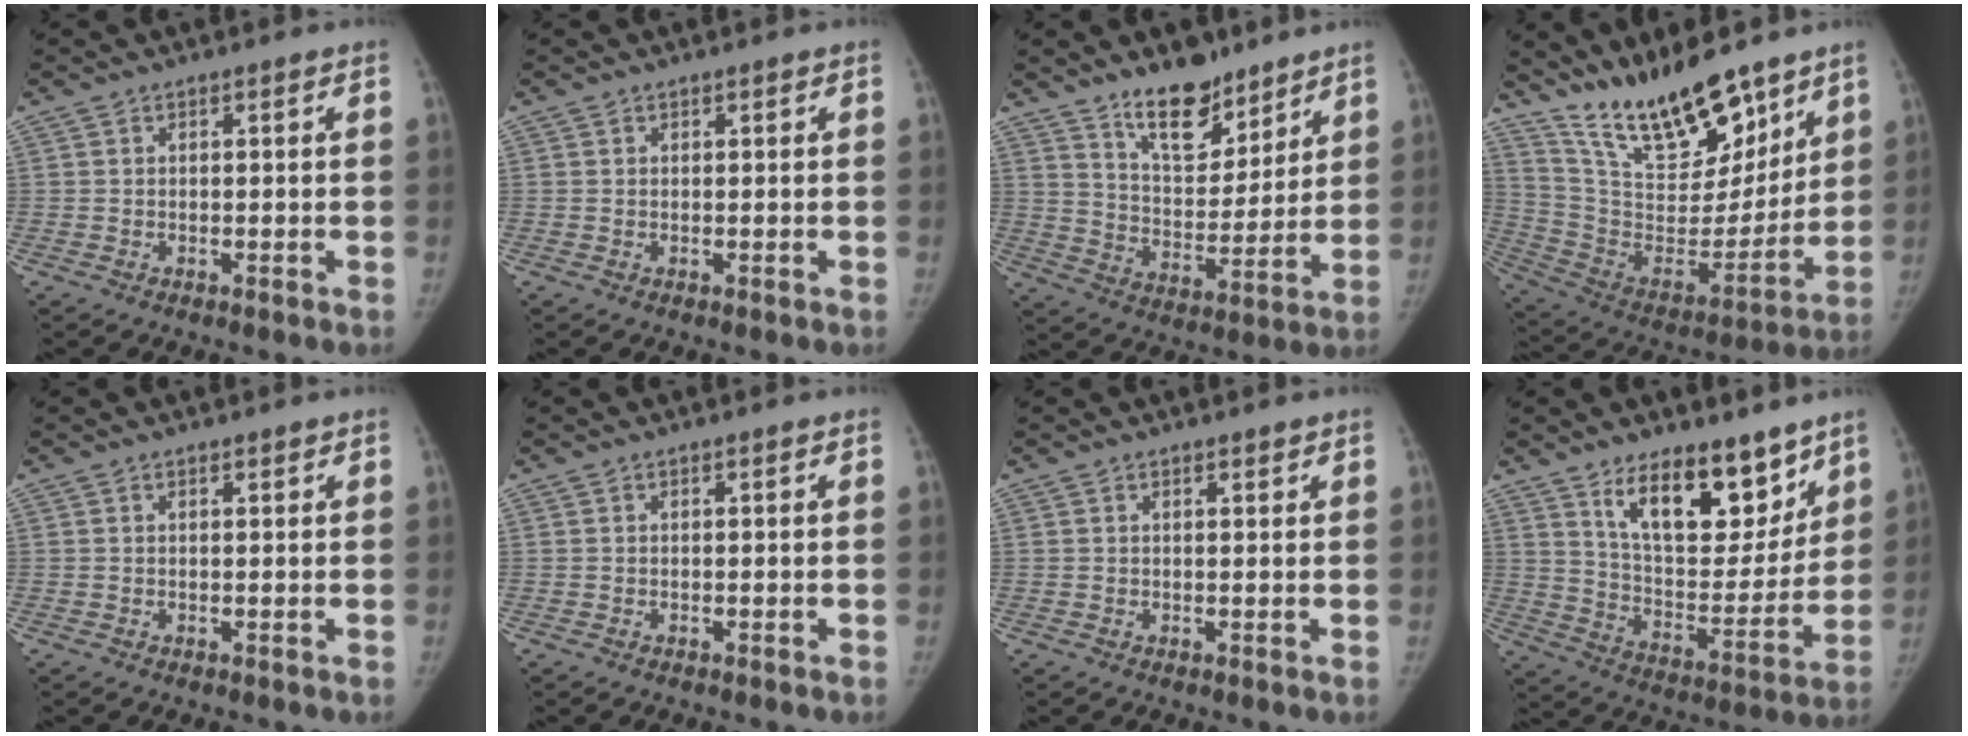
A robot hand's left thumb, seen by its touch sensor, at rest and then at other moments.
{"total": 0.0}
{"total": 13.0, "force": [9.7, 6.0, 6.2], "torque": [-0.064, -0.076, 0.171]}
{"total": 21.9, "force": [16.3, 8.0, 12.2], "torque": [-0.158, -0.094, 0.295]}
{"total": 0.5, "force": [0.4, 0.2, 0.2], "torque": [-0.006, -0.003, 0.007]}
{"total": 0.0}
{"total": 0.9, "force": [0.7, 0.4, 0.4], "torque": [-0.005, -0.005, 0.011]}
{"total": 18.1, "force": [11.9, 8.0, 11.1], "torque": [-0.115, -0.088, 0.203]}